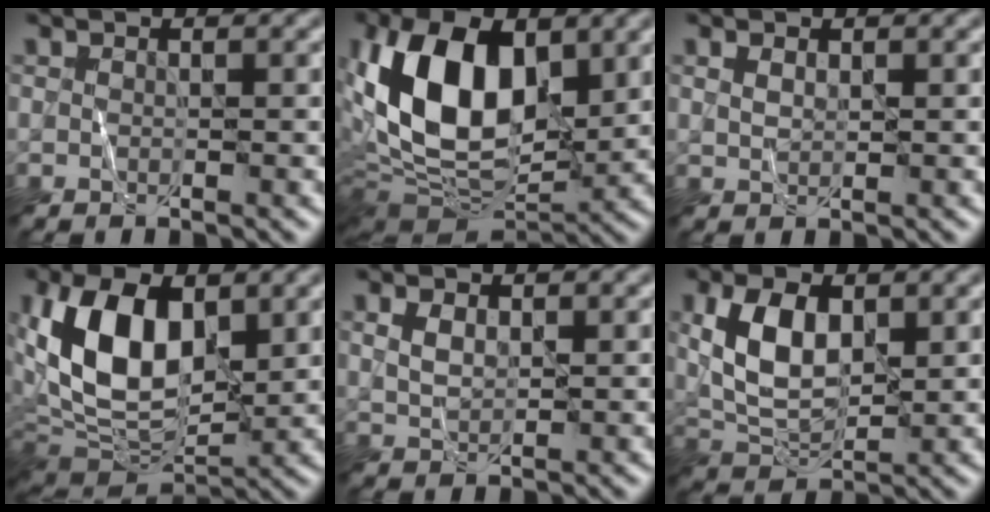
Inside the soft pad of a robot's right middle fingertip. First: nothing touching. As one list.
[{"total": 12.9, "force": [2.2, 8.1, 9.8], "torque": [-0.181, -0.003, 0.033]}, {"total": 1.0, "force": [0.6, 0.5, 0.7], "torque": [-0.016, 0.000, 0.014]}, {"total": 11.7, "force": [2.6, 7.0, 9.0], "torque": [-0.185, 0.000, 0.044]}, {"total": 1.8, "force": [0.8, 1.1, 1.2], "torque": [-0.028, 0.000, 0.018]}, {"total": 6.6, "force": [1.5, 3.8, 5.2], "torque": [-0.111, 0.003, 0.032]}]